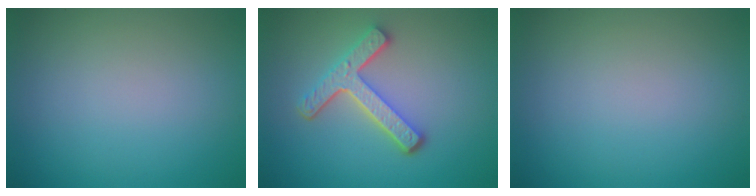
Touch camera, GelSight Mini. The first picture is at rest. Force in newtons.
{"total": 4.5, "press": 3.4, "slide": 3.0}
{"total": 0.0}